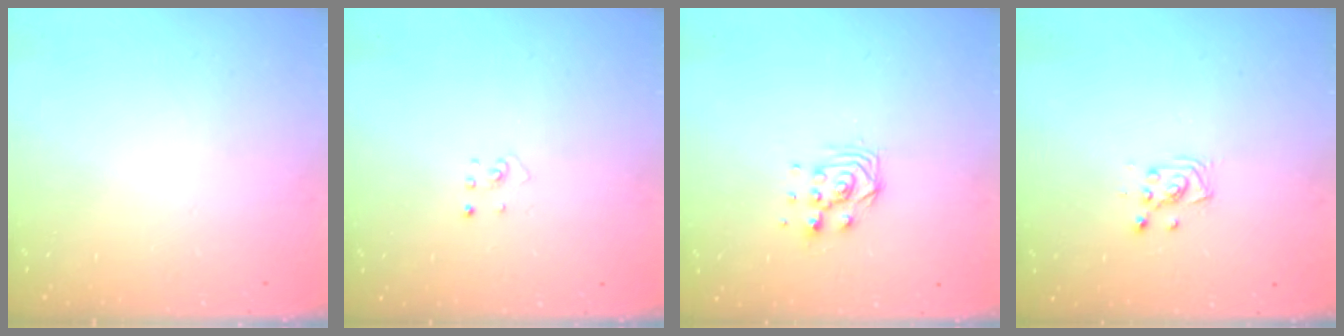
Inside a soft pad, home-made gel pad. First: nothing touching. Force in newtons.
{"total": 2.0, "press": 2.0, "slide": 0.3}
{"total": 6.6, "press": 6.6, "slide": 0.5}
{"total": 3.6, "press": 3.6, "slide": 0.2}